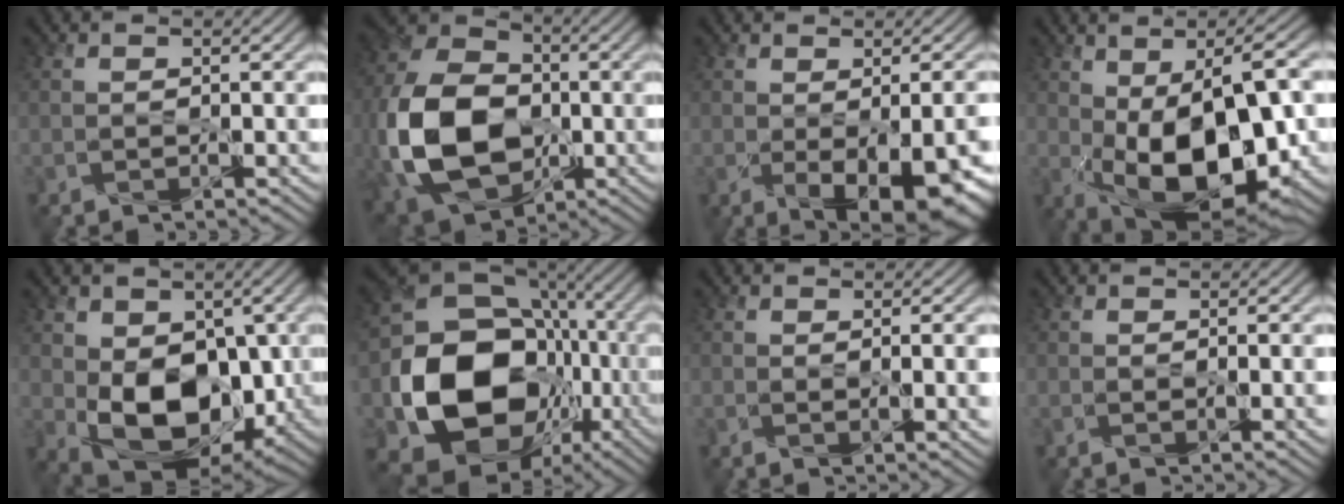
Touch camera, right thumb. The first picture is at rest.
{"total": 16.7, "force": [-3.1, 11.9, 11.3], "torque": [-0.269, -0.017, -0.073]}
{"total": 8.4, "force": [-2.5, 3.9, 7.0], "torque": [-0.109, -0.033, -0.007]}
{"total": 16.2, "force": [-2.3, 8.3, 13.7], "torque": [-0.235, -0.026, -0.027]}
{"total": 11.3, "force": [-0.6, 7.9, 8.1], "torque": [-0.154, -0.033, -0.008]}
{"total": 19.8, "force": [-4.0, 15.8, 11.2], "torque": [-0.234, -0.047, -0.050]}
{"total": 3.4, "force": [0.3, 1.0, 3.3], "torque": [-0.056, -0.002, 0.008]}
{"total": 2.2, "force": [0.1, 0.8, 2.1], "torque": [-0.036, -0.005, 0.006]}